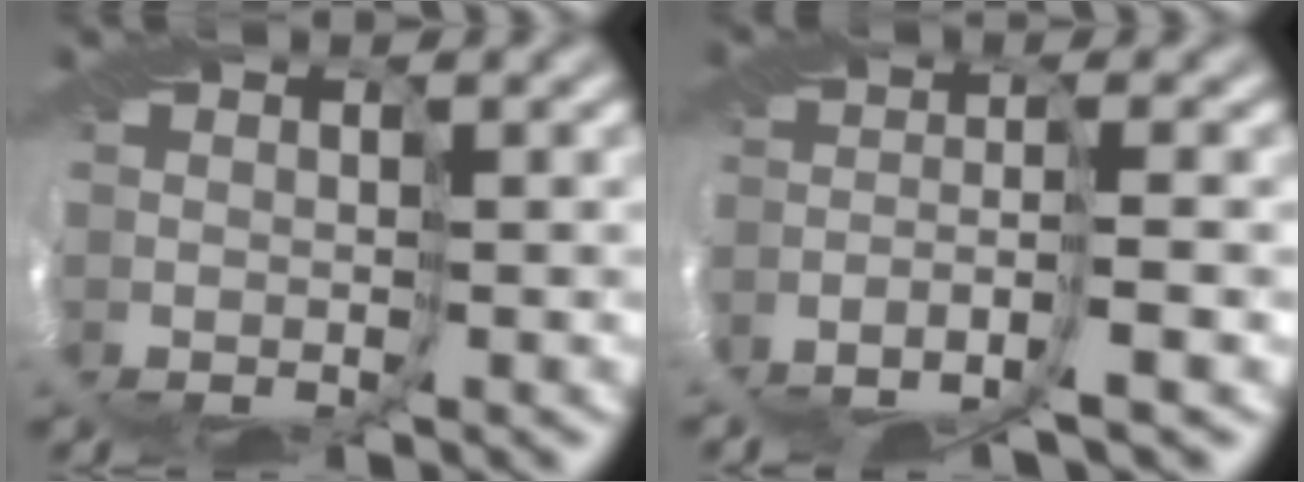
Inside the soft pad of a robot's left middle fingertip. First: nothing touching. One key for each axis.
{"total": 3.6, "fx": -3.1, "fy": -0.6, "fz": 1.6, "tx": -0.036, "ty": 0.007, "tz": -0.073}